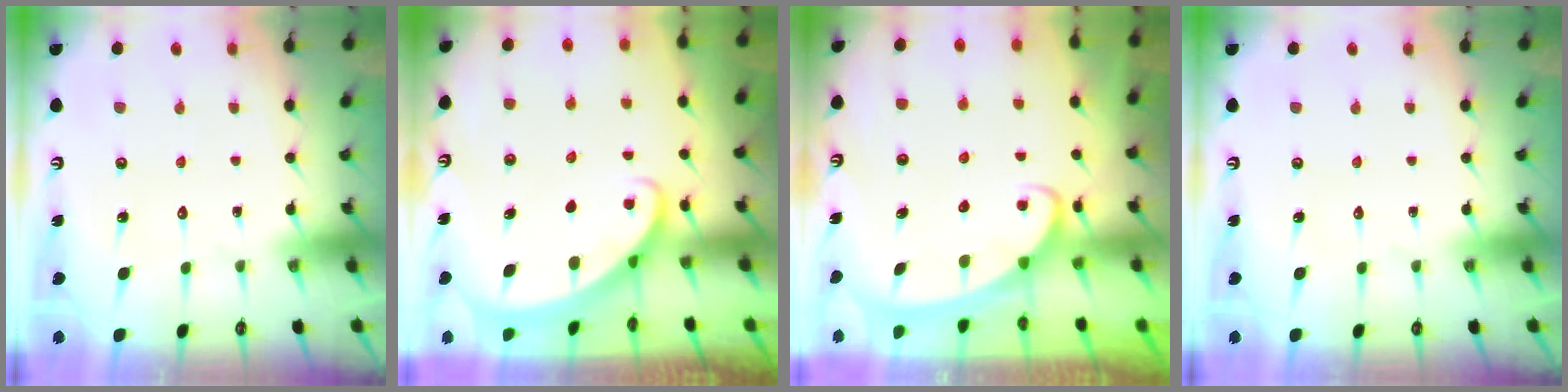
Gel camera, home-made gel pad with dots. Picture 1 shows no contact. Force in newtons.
{"total": 1.8, "press": 1.8, "slide": 0.1}
{"total": 2.6, "press": 2.6, "slide": 0.3}
{"total": 0.0}